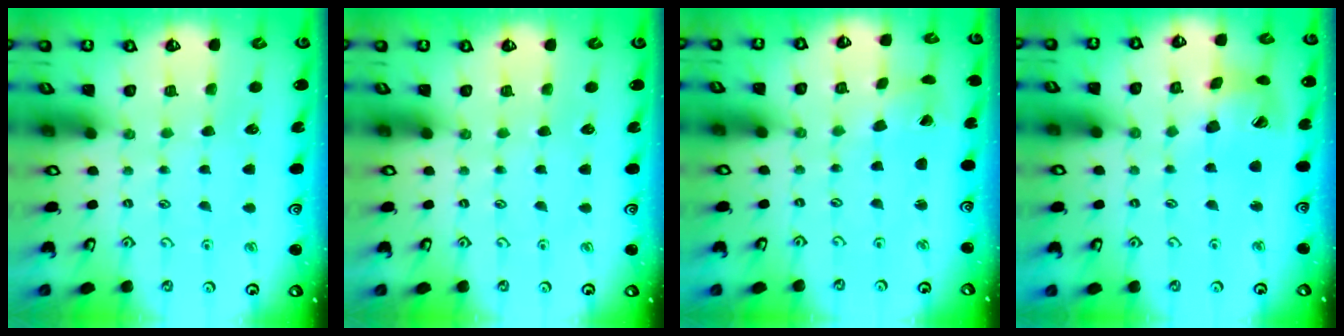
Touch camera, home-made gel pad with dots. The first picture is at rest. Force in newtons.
{"total": 0.0}
{"total": 1.3, "press": 1.3, "slide": 0.3}
{"total": 14.6, "press": 14.4, "slide": 2.0}